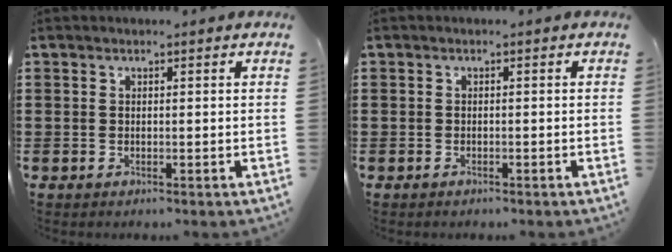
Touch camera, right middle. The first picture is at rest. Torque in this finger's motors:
{"motor_torque": [-0.73, 0.66, -0.27, -0.06]}